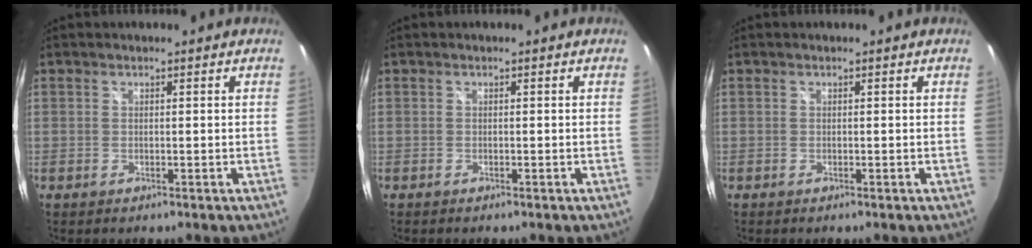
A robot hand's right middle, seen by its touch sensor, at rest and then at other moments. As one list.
[{"total": 0.0}, {"total": 0.0}]